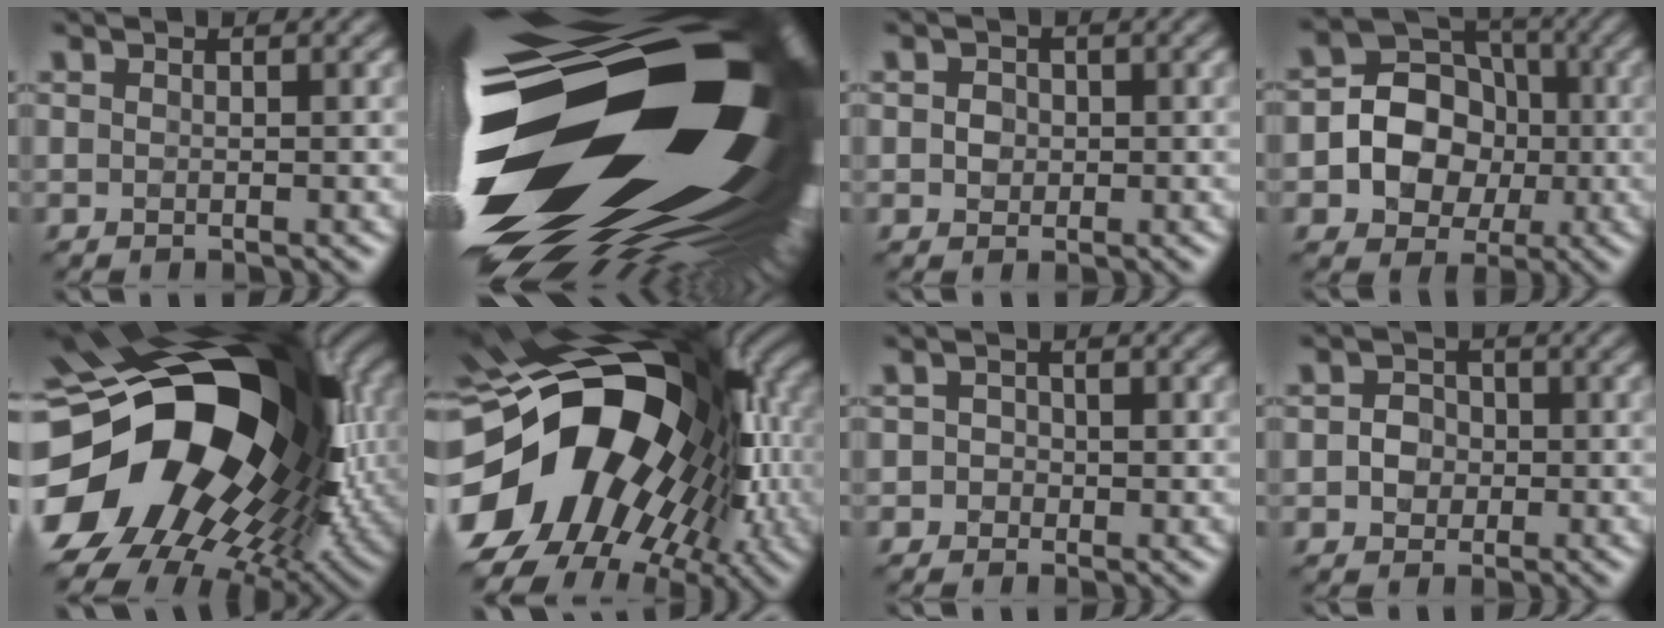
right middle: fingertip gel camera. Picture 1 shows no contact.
{"total": 22.7, "force": [-3.6, 12.9, 18.3], "torque": [-0.282, 0.010, -0.070]}
{"total": 1.8, "force": [0.3, 1.5, 0.9], "torque": [-0.015, 0.009, 0.001]}
{"total": 7.6, "force": [-1.2, 6.4, 3.8], "torque": [-0.055, 0.010, -0.043]}
{"total": 20.8, "force": [-0.8, 12.8, 16.4], "torque": [-0.322, -0.054, 0.002]}
{"total": 20.2, "force": [-2.5, 13.6, 14.8], "torque": [-0.280, -0.031, -0.040]}
{"total": 1.0, "force": [-0.4, 0.9, 0.2], "torque": [0.013, 0.004, -0.012]}
{"total": 2.0, "force": [-0.6, 1.7, 0.8], "torque": [-0.002, -0.001, -0.020]}